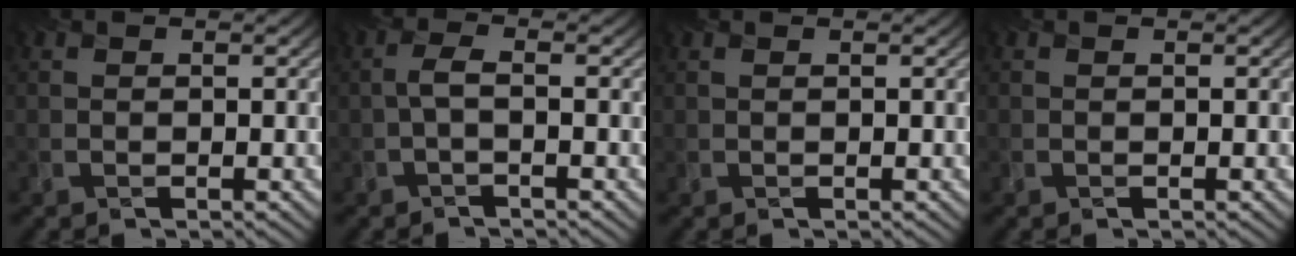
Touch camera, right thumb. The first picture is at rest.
{"total": 1.9, "force": [-0.3, 0.4, 1.9], "torque": [-0.041, 0.008, -0.013]}
{"total": 0.7, "force": [0.6, 0.0, 0.4], "torque": [-0.013, 0.007, 0.009]}
{"total": 0.0}